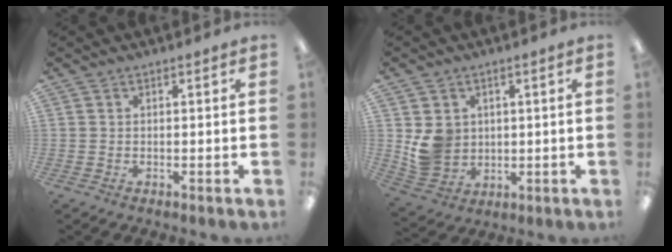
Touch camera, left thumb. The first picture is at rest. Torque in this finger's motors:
{"motor_torque": [0.04, 0.18, 0.01, -0.07, 0.05]}